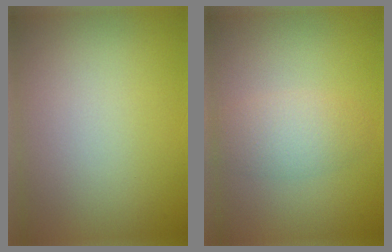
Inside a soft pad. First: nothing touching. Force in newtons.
{"total": 2.8, "press": 2.8, "slide": 0.1}